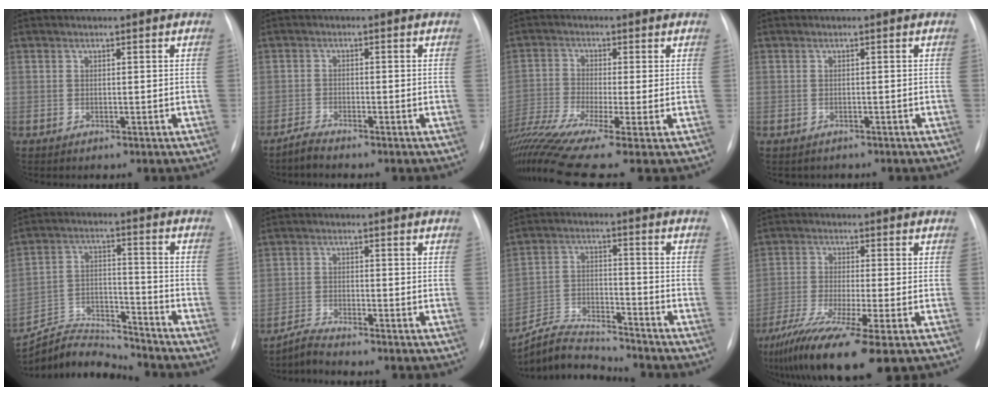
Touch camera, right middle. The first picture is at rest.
{"total": 2.0, "force": [-1.9, -0.2, 0.5], "torque": [-0.018, -0.007, -0.041]}
{"total": 15.2, "force": [-10.2, 1.2, 11.1], "torque": [-0.286, -0.024, -0.190]}
{"total": 1.5, "force": [-1.3, 0.9, 0.0], "torque": [-0.006, 0.001, -0.015]}
{"total": 11.1, "force": [-11.1, 0.5, -0.4], "torque": [0.000, 0.029, -0.205]}
{"total": 2.6, "force": [-2.6, -0.6, 0.1], "torque": [-0.006, -0.015, -0.054]}
{"total": 9.7, "force": [-9.7, 0.8, 0.6], "torque": [-0.022, 0.013, -0.179]}
{"total": 13.5, "force": [-8.4, 0.8, 10.5], "torque": [-0.191, -0.039, -0.144]}